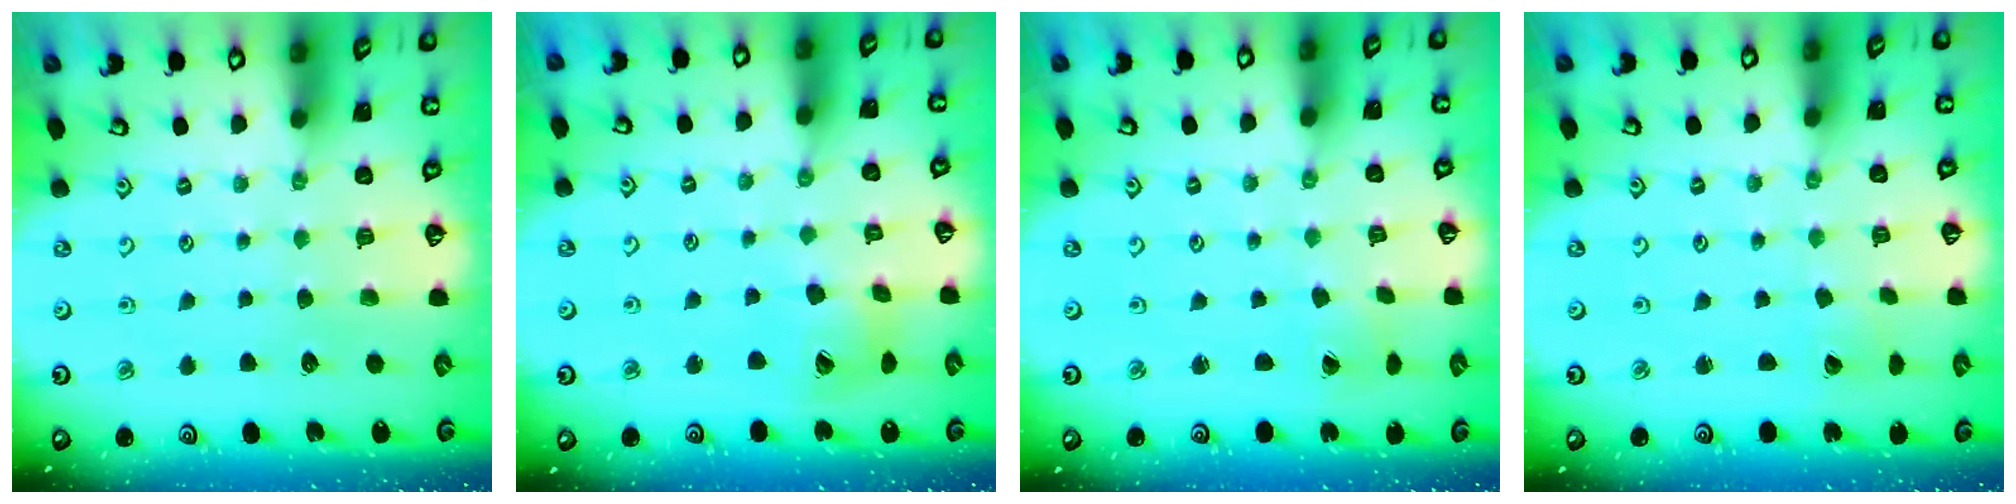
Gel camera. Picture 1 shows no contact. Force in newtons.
{"total": 12.0, "press": 11.9, "slide": 1.3}
{"total": 0.7, "press": 0.7, "slide": 0.1}
{"total": 1.5, "press": 1.5, "slide": 0.2}